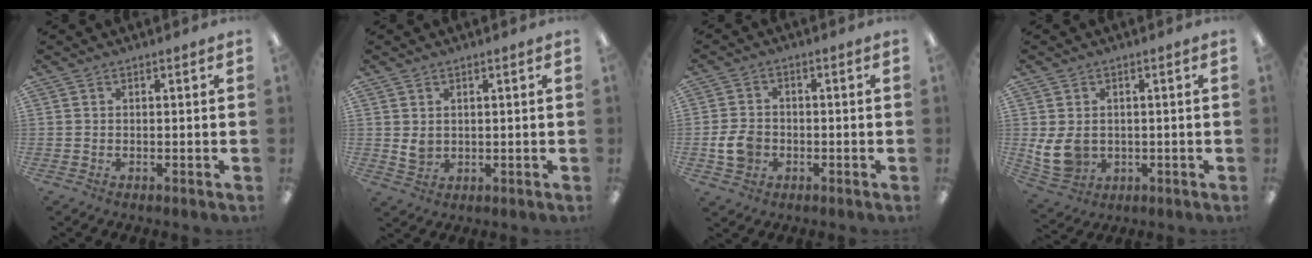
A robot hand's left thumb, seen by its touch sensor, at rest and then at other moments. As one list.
[{"total": 2.9, "force": [1.2, 2.3, 1.4], "torque": [-0.021, -0.002, 0.021]}, {"total": 6.3, "force": [-1.6, 4.9, 3.6], "torque": [-0.072, 0.005, -0.030]}, {"total": 7.2, "force": [0.4, 5.7, 4.4], "torque": [-0.105, 0.002, 0.009]}]